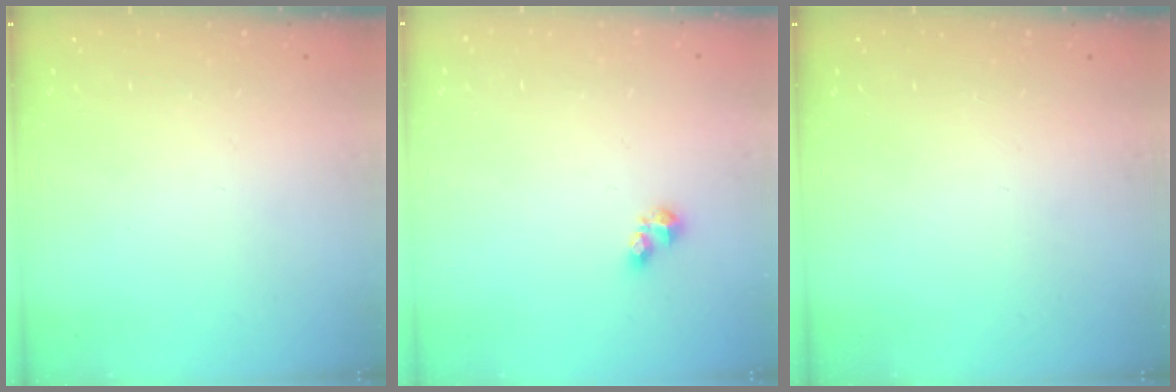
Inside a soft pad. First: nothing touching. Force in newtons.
{"total": 4.5, "press": 4.5, "slide": 0.5}
{"total": 0.0}